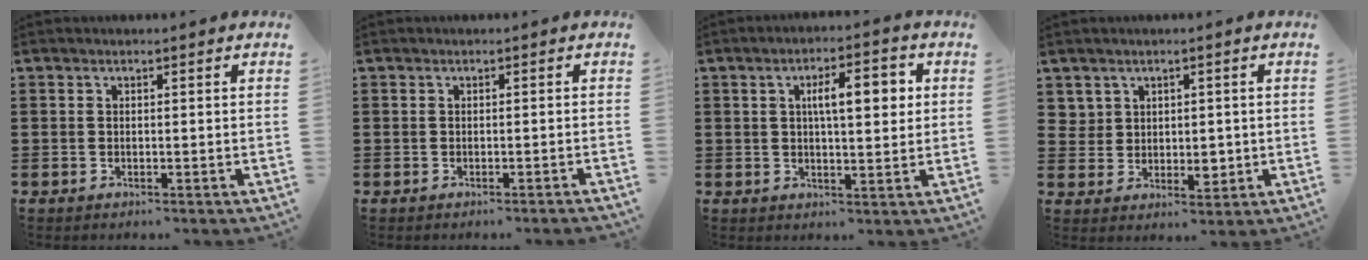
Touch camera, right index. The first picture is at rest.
{"total": 0.5, "force": [-0.4, -0.2, 0.3], "torque": [-0.006, -0.002, -0.009]}
{"total": 6.6, "force": [1.5, 2.1, 6.1], "torque": [-0.103, 0.004, 0.018]}
{"total": 3.7, "force": [1.5, 3.1, 1.4], "torque": [-0.030, 0.006, 0.028]}